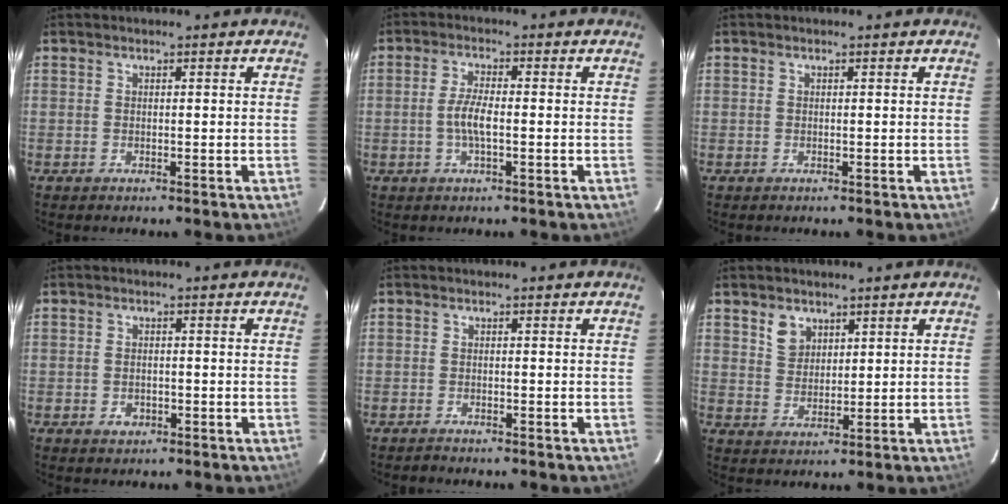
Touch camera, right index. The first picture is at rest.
{"total": 4.3, "force": [-1.0, 1.0, 4.0], "torque": [-0.082, 0.002, -0.019]}
{"total": 0.0}
{"total": 2.2, "force": [-0.9, 1.7, 1.0], "torque": [-0.018, 0.002, -0.010]}
{"total": 1.0, "force": [-1.0, 0.1, 0.2], "torque": [-0.008, -0.002, -0.018]}
{"total": 4.3, "force": [2.5, 3.1, 1.6], "torque": [-0.023, 0.007, 0.051]}